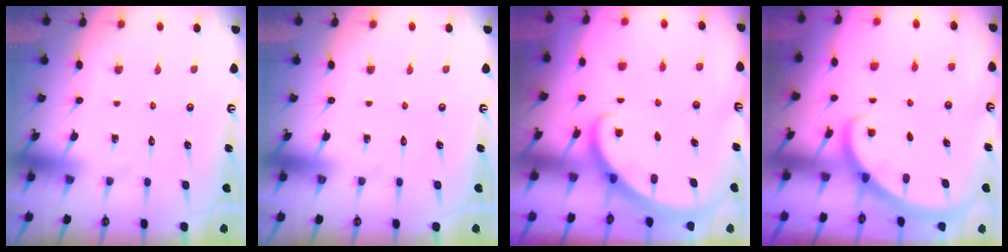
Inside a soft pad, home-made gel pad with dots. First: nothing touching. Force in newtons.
{"total": 0.0}
{"total": 2.8, "press": 2.8, "slide": 0.2}
{"total": 2.1, "press": 2.1, "slide": 0.1}